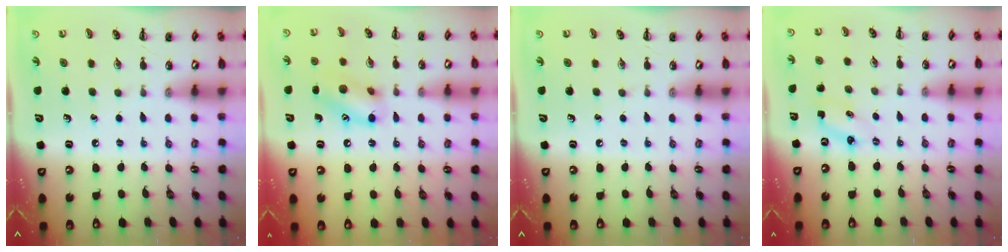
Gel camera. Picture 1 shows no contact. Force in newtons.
{"total": 12.9, "press": 12.8, "slide": 1.6}
{"total": 0.0}
{"total": 2.9, "press": 2.8, "slide": 0.7}